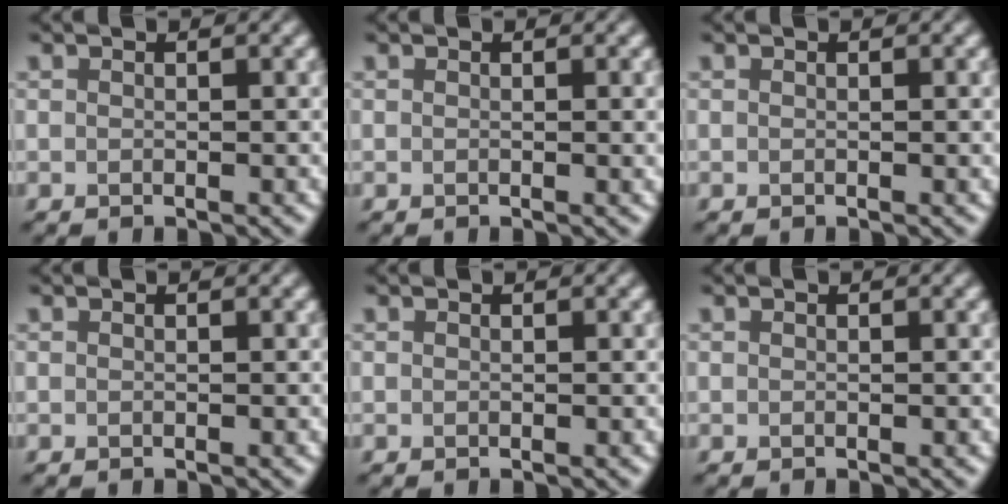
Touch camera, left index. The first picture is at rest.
{"total": 1.2, "force": [0.1, 0.3, 1.2], "torque": [-0.012, 0.002, -0.001]}
{"total": 0.5, "force": [0.0, 0.1, 0.5], "torque": [-0.006, 0.002, 0.001]}
{"total": 0.0}
{"total": 0.0}
{"total": 0.0}